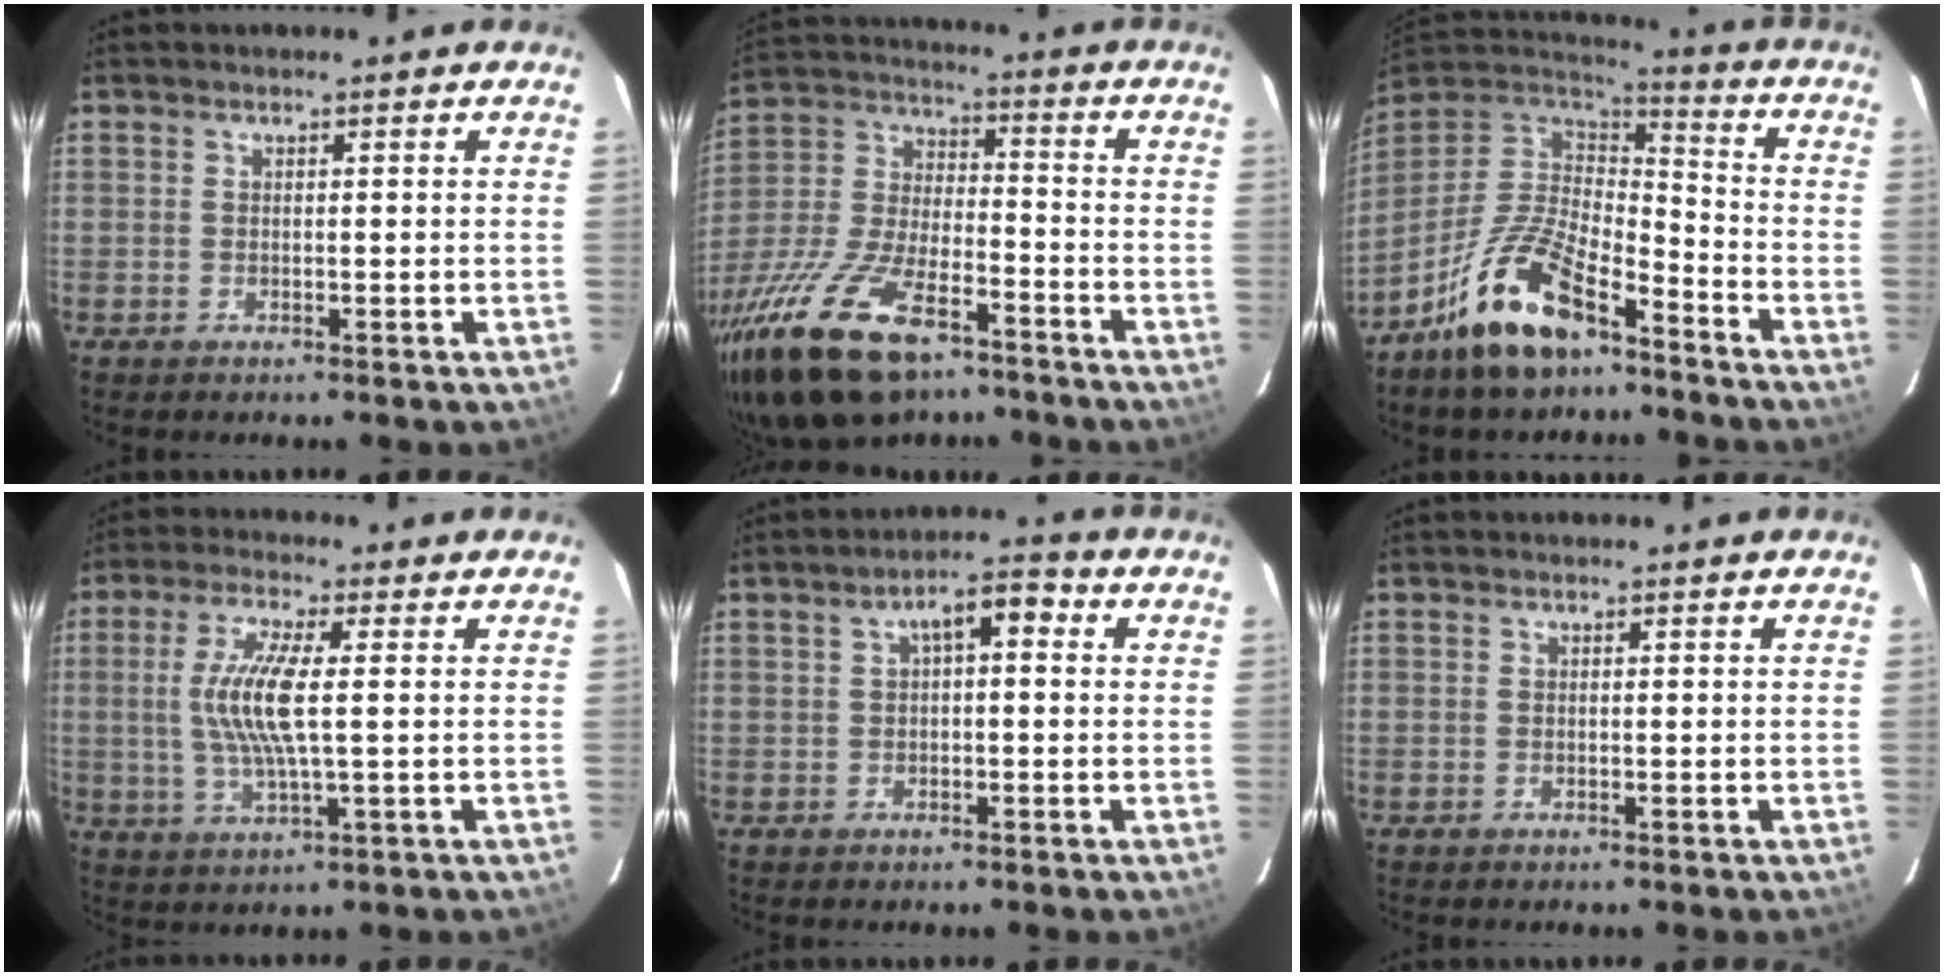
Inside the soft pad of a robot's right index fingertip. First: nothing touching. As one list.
[{"total": 24.4, "force": [-16.1, 9.9, 15.5], "torque": [-0.329, -0.033, -0.284]}, {"total": 17.1, "force": [-11.4, 6.7, 10.7], "torque": [-0.225, 0.003, -0.212]}, {"total": 7.7, "force": [0.8, 1.0, 7.6], "torque": [-0.153, -0.004, 0.016]}, {"total": 5.0, "force": [1.1, 2.1, 4.4], "torque": [-0.072, 0.021, 0.019]}, {"total": 0.0}]